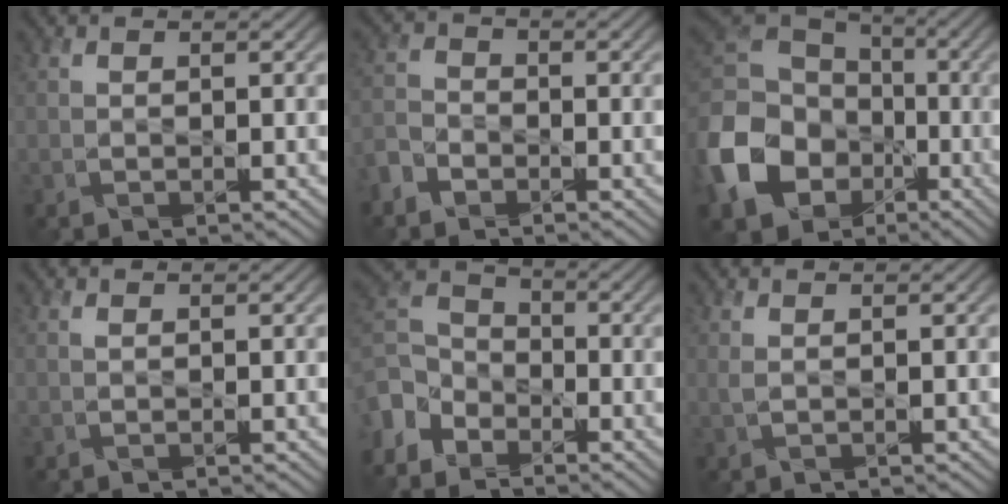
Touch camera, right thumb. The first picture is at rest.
{"total": 3.3, "force": [-2.6, 1.9, 0.6], "torque": [-0.021, -0.003, -0.068]}
{"total": 17.8, "force": [-5.8, 14.1, 9.1], "torque": [-0.279, -0.038, -0.120]}
{"total": 0.0}
{"total": 7.0, "force": [-4.7, 4.5, 2.5], "torque": [-0.070, -0.005, -0.124]}
{"total": 0.7, "force": [0.5, 0.1, 0.5], "torque": [-0.018, 0.000, 0.011]}